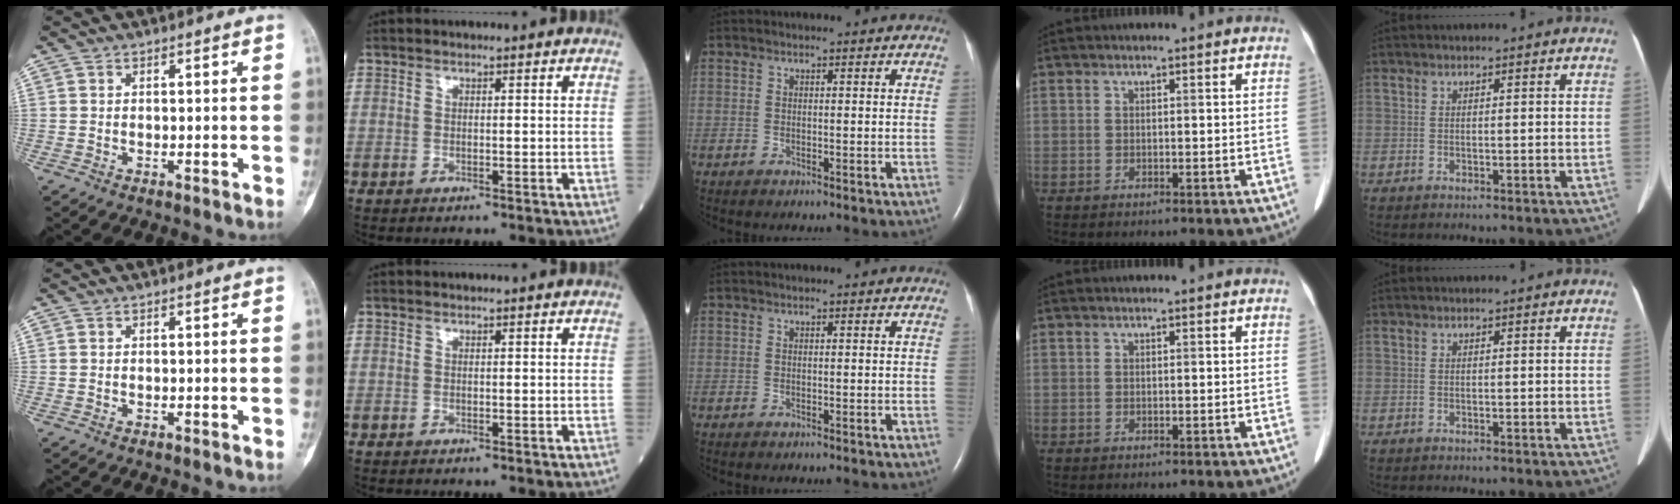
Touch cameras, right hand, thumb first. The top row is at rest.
{}